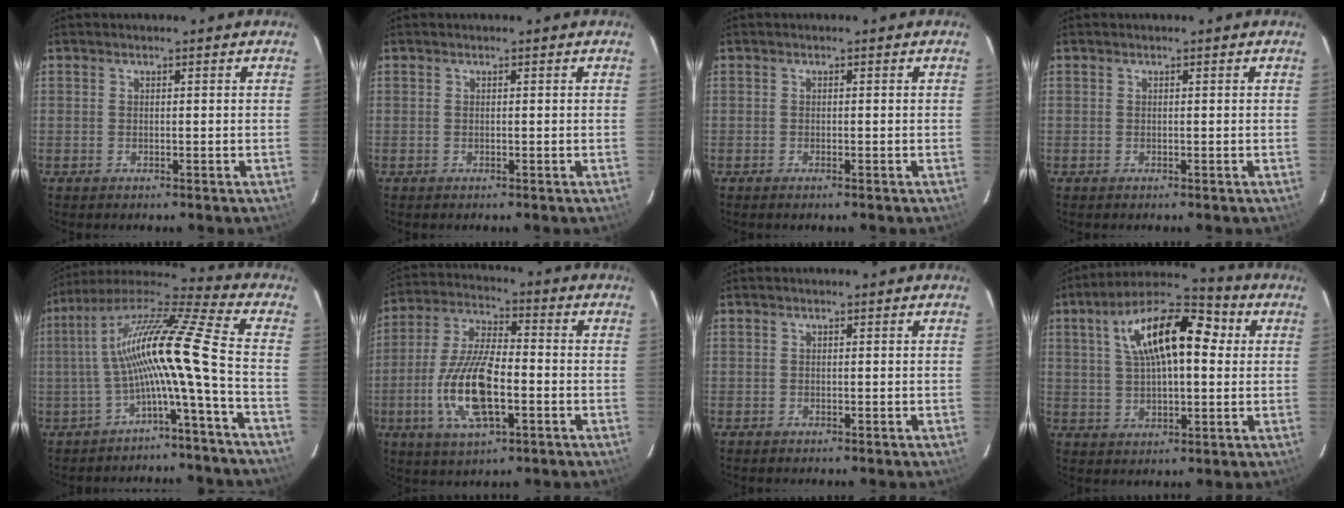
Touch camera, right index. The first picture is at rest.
{"total": 0.0}
{"total": 0.6, "force": [-0.5, 0.0, 0.3], "torque": [-0.006, 0.000, -0.010]}
{"total": 0.0}
{"total": 14.9, "force": [-3.6, -1.0, 14.5], "torque": [-0.253, 0.004, -0.073]}
{"total": 14.9, "force": [-4.1, 5.5, 13.3], "torque": [-0.281, -0.006, -0.078]}
{"total": 0.0}
{"total": 16.6, "force": [4.5, 7.2, 14.2], "torque": [-0.250, 0.035, 0.068]}